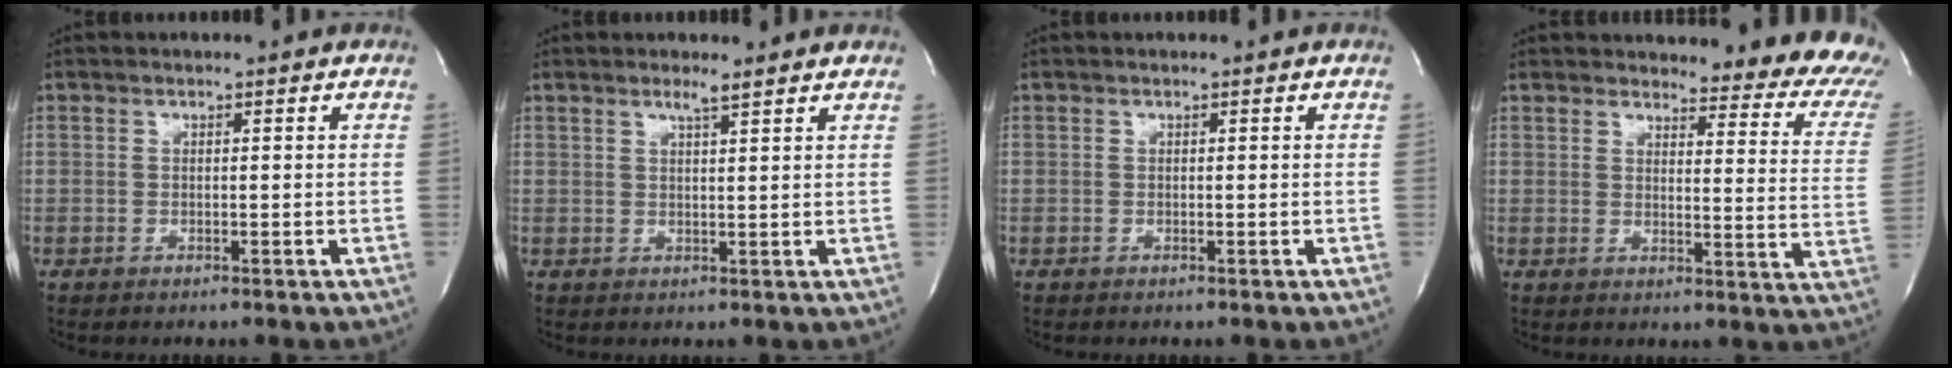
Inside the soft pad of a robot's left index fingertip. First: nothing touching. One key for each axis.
{"total": 2.4, "fx": 2.1, "fy": 0.0, "fz": 1.2, "tx": -0.024, "ty": 0.008, "tz": 0.034}
{"total": 0.0}
{"total": 16.1, "fx": 15.1, "fy": 2.7, "fz": 4.9, "tx": -0.031, "ty": -0.086, "tz": 0.147}